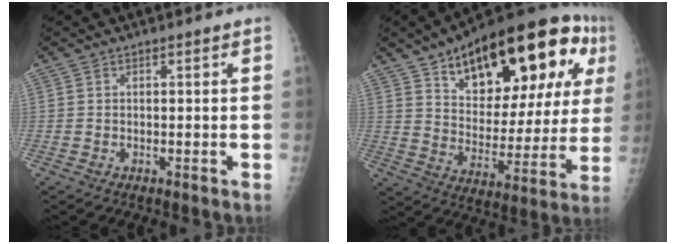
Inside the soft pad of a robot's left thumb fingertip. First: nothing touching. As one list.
[{"total": 29.4, "force": [13.4, 13.1, 22.7], "torque": [-0.300, -0.006, 0.204]}]